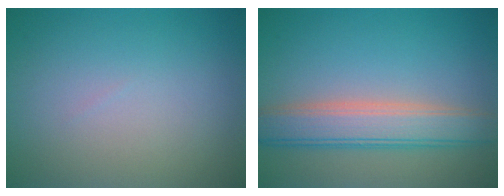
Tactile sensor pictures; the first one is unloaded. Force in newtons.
{"total": 5.3, "press": 5.3, "slide": 0.4}